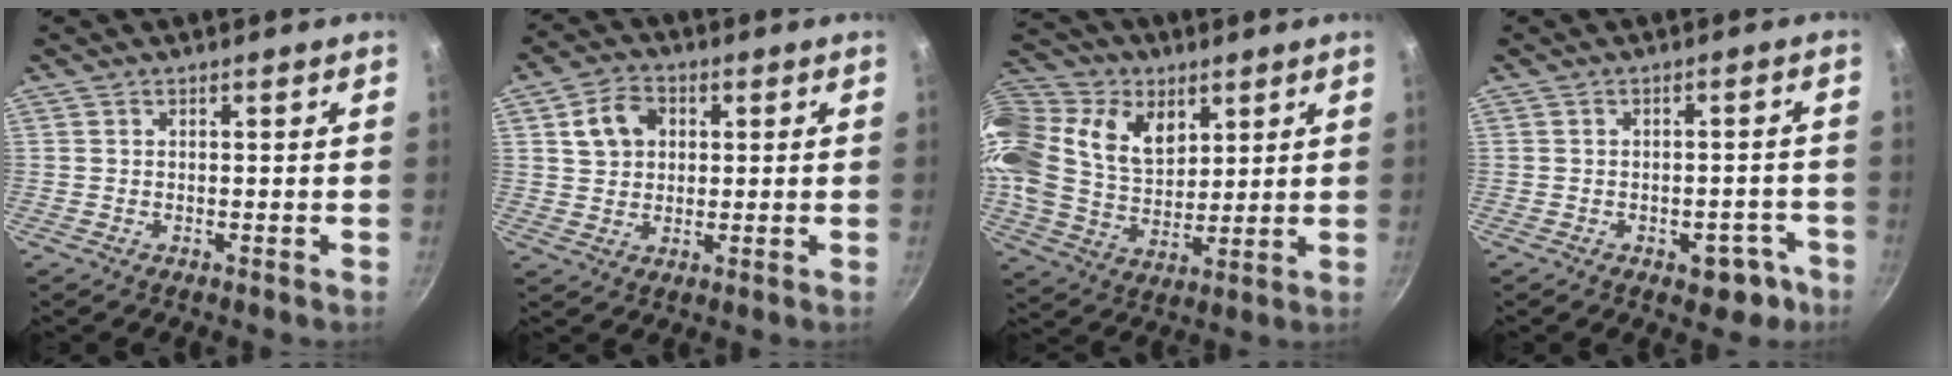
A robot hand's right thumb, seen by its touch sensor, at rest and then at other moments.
{"total": 7.4, "force": [2.0, 5.9, 4.0], "torque": [-0.052, 0.010, 0.029]}
{"total": 26.2, "force": [10.7, 18.3, 15.3], "torque": [-0.335, 0.016, 0.194]}
{"total": 6.0, "force": [-3.0, 3.7, 3.6], "torque": [-0.010, 0.029, -0.024]}